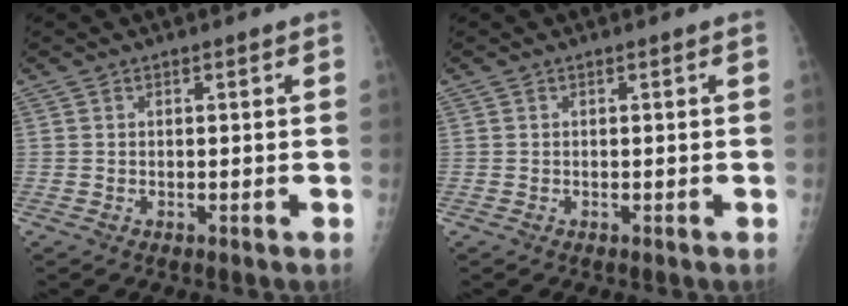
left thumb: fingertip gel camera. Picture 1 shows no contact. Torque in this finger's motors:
{"motor_torque": [0.00, 0.00, 0.01, -0.01, 0.00]}